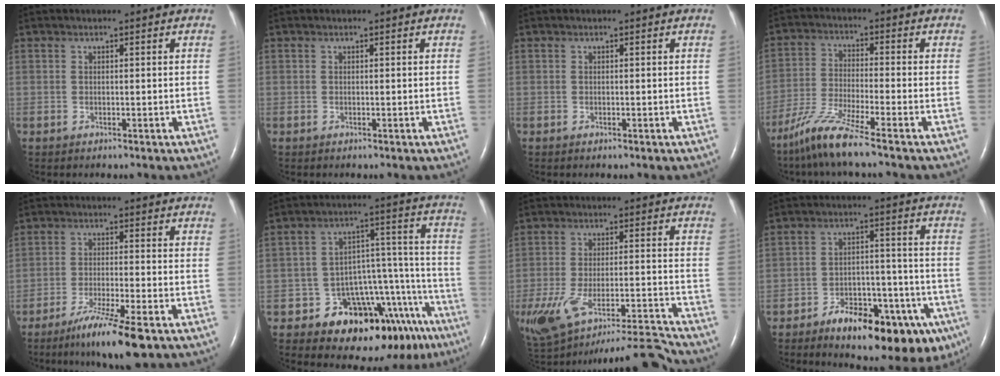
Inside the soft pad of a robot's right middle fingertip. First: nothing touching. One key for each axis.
{"total": 0.0}
{"total": 0.0}
{"total": 7.8, "fx": -5.9, "fy": -0.7, "fz": 5.1, "tx": -0.107, "ty": -0.032, "tz": -0.119}
{"total": 8.8, "fx": -5.8, "fy": -0.1, "fz": 6.6, "tx": -0.121, "ty": -0.025, "tz": -0.100}
{"total": 17.6, "fx": -12.5, "fy": 8.2, "fz": 9.4, "tx": -0.050, "ty": 0.092, "tz": -0.160}
{"total": 15.7, "fx": -13.2, "fy": 1.3, "fz": 8.5, "tx": -0.164, "ty": 0.009, "tz": -0.216}
{"total": 17.4, "fx": -10.6, "fy": 6.5, "fz": 12.1, "tx": -0.109, "ty": 0.034, "tz": -0.146}